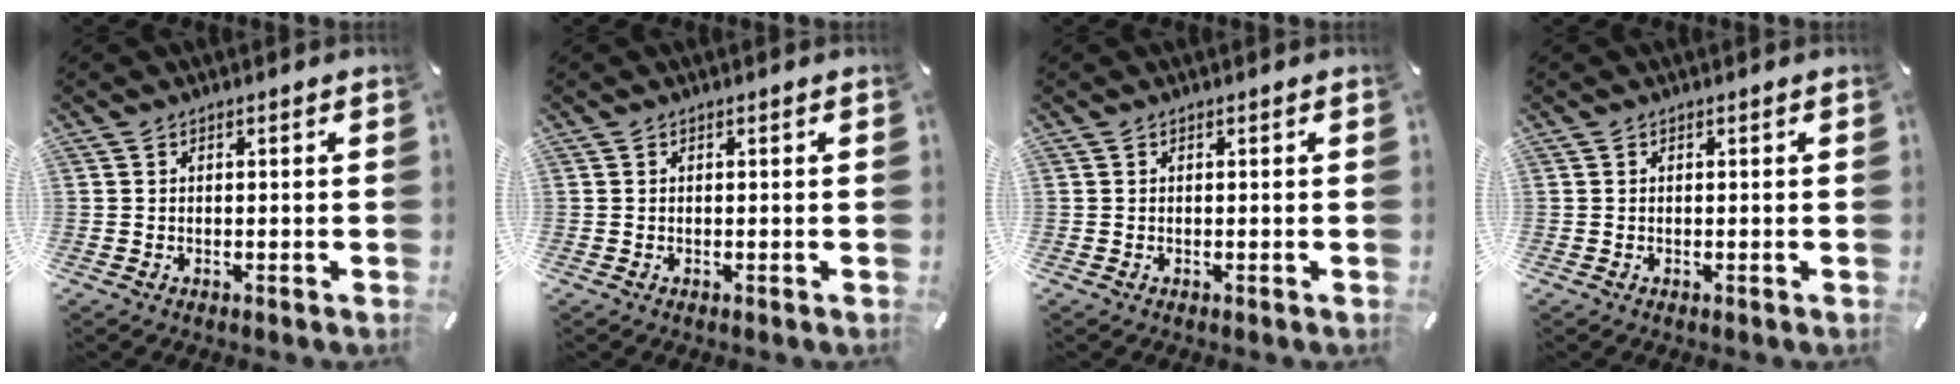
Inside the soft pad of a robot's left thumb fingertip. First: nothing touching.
{"total": 0.0}
{"total": 0.0}
{"total": 0.0}